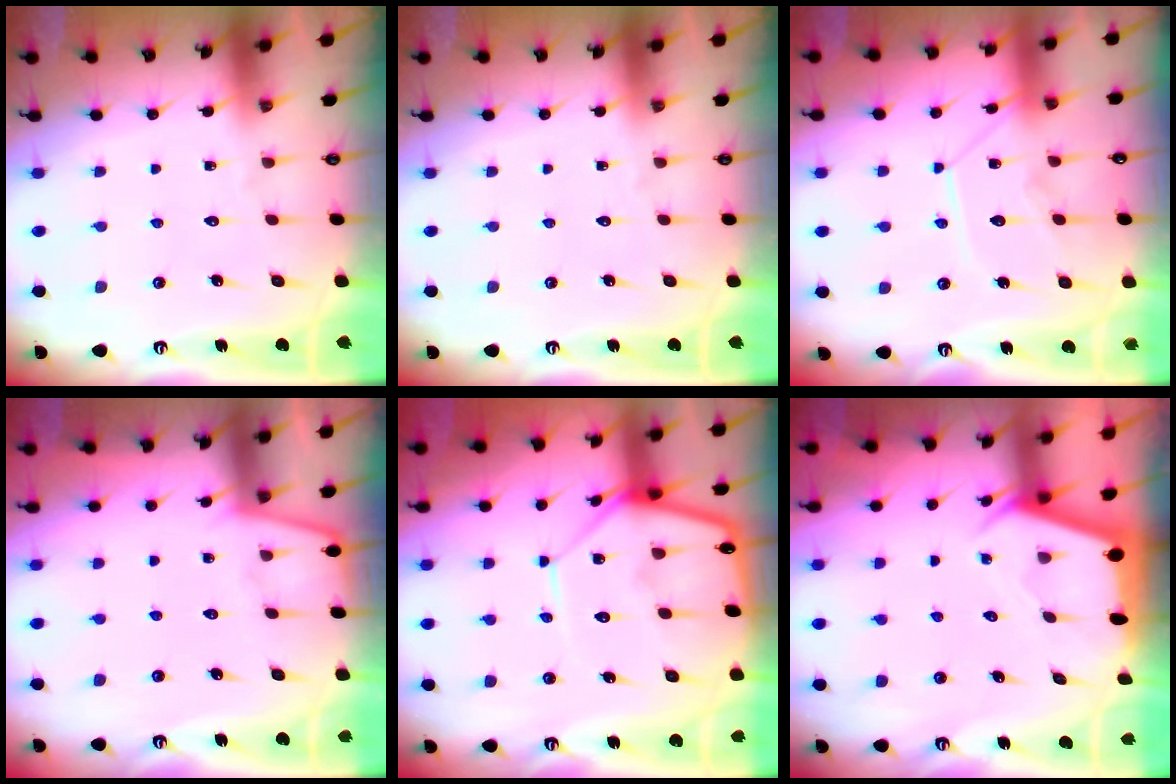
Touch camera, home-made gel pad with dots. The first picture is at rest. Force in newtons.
{"total": 0.0}
{"total": 11.3, "press": 11.3, "slide": 1.1}
{"total": 2.3, "press": 2.3, "slide": 0.3}
{"total": 12.2, "press": 12.2, "slide": 1.0}
{"total": 2.2, "press": 2.2, "slide": 0.3}